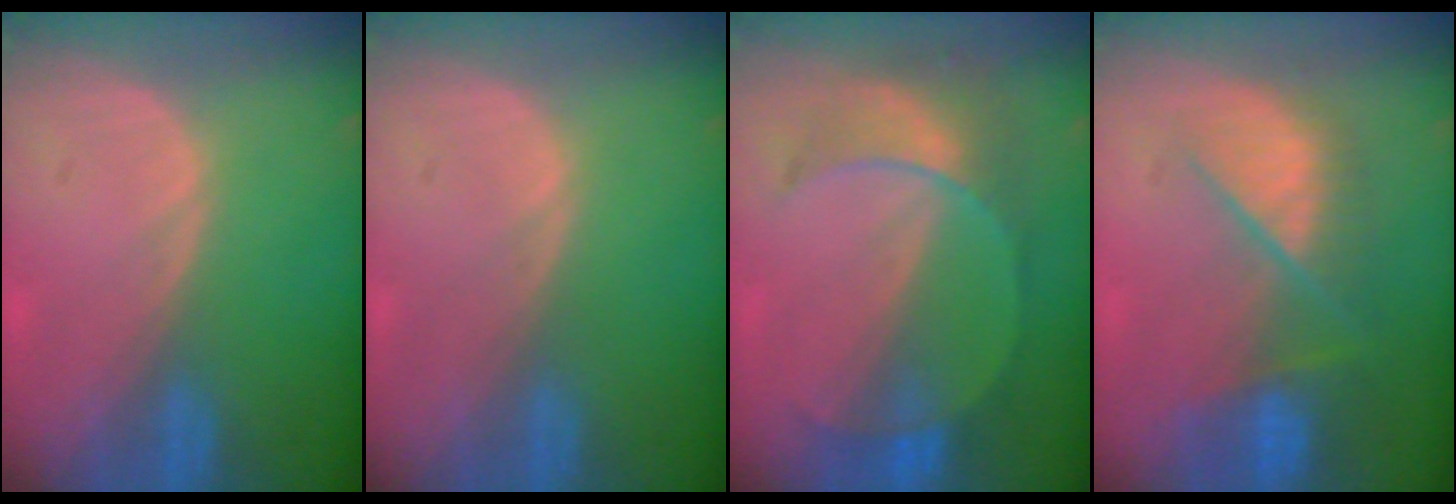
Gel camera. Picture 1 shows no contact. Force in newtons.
{"total": 0.0}
{"total": 7.3, "press": 7.0, "slide": 1.8}
{"total": 9.6, "press": 8.2, "slide": 5.1}